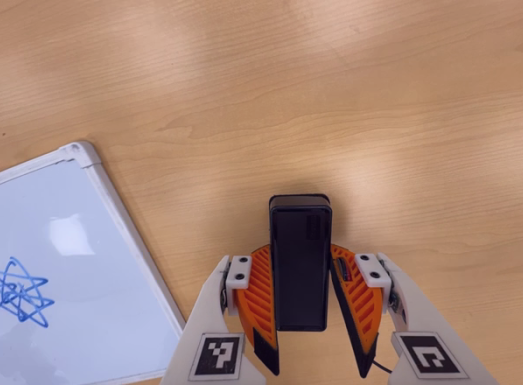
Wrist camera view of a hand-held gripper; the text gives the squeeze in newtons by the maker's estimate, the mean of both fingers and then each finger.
{"total": 5.4, "left": 5.0, "right": 5.8}